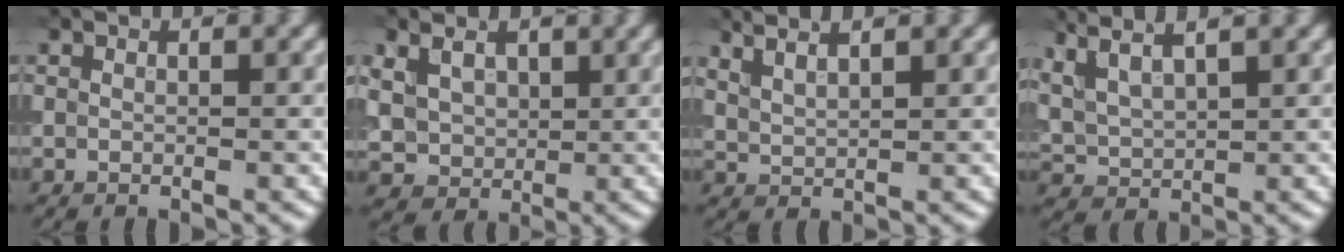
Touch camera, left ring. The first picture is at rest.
{"total": 3.4, "force": [1.3, 2.8, 1.4], "torque": [-0.045, -0.007, 0.024]}
{"total": 3.5, "force": [2.8, 1.1, 1.8], "torque": [-0.019, 0.020, 0.032]}
{"total": 5.7, "force": [4.1, 2.0, 3.4], "torque": [-0.089, 0.021, 0.070]}